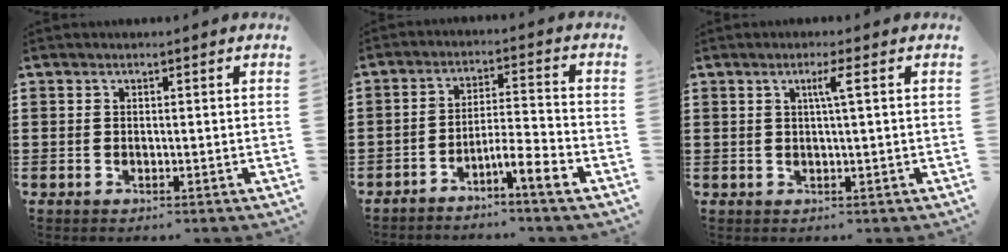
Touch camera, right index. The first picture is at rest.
{"total": 5.9, "force": [-4.3, 0.2, 4.0], "torque": [-0.068, -0.003, -0.081]}
{"total": 2.6, "force": [0.6, -0.2, 2.5], "torque": [-0.048, -0.001, 0.007]}